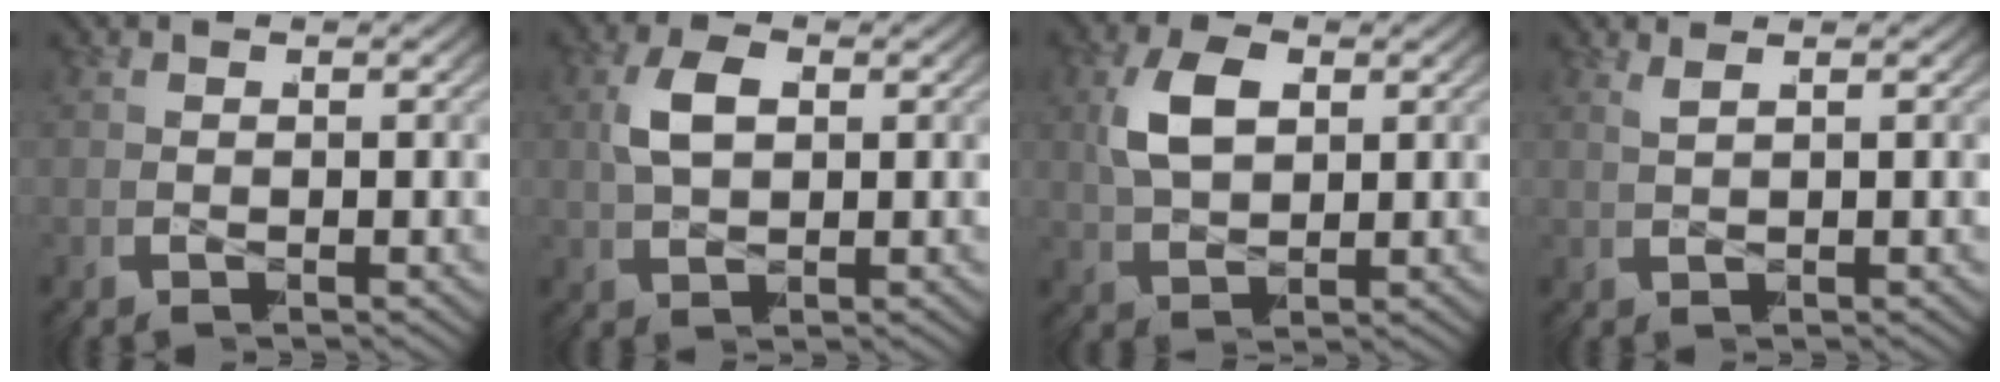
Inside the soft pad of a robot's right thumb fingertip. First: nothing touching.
{"total": 3.7, "force": [0.6, 2.3, 2.9], "torque": [-0.057, 0.000, 0.013]}
{"total": 5.7, "force": [0.7, 4.0, 4.0], "torque": [-0.089, -0.007, 0.018]}
{"total": 1.3, "force": [1.0, -0.7, 0.5], "torque": [-0.003, 0.012, 0.018]}